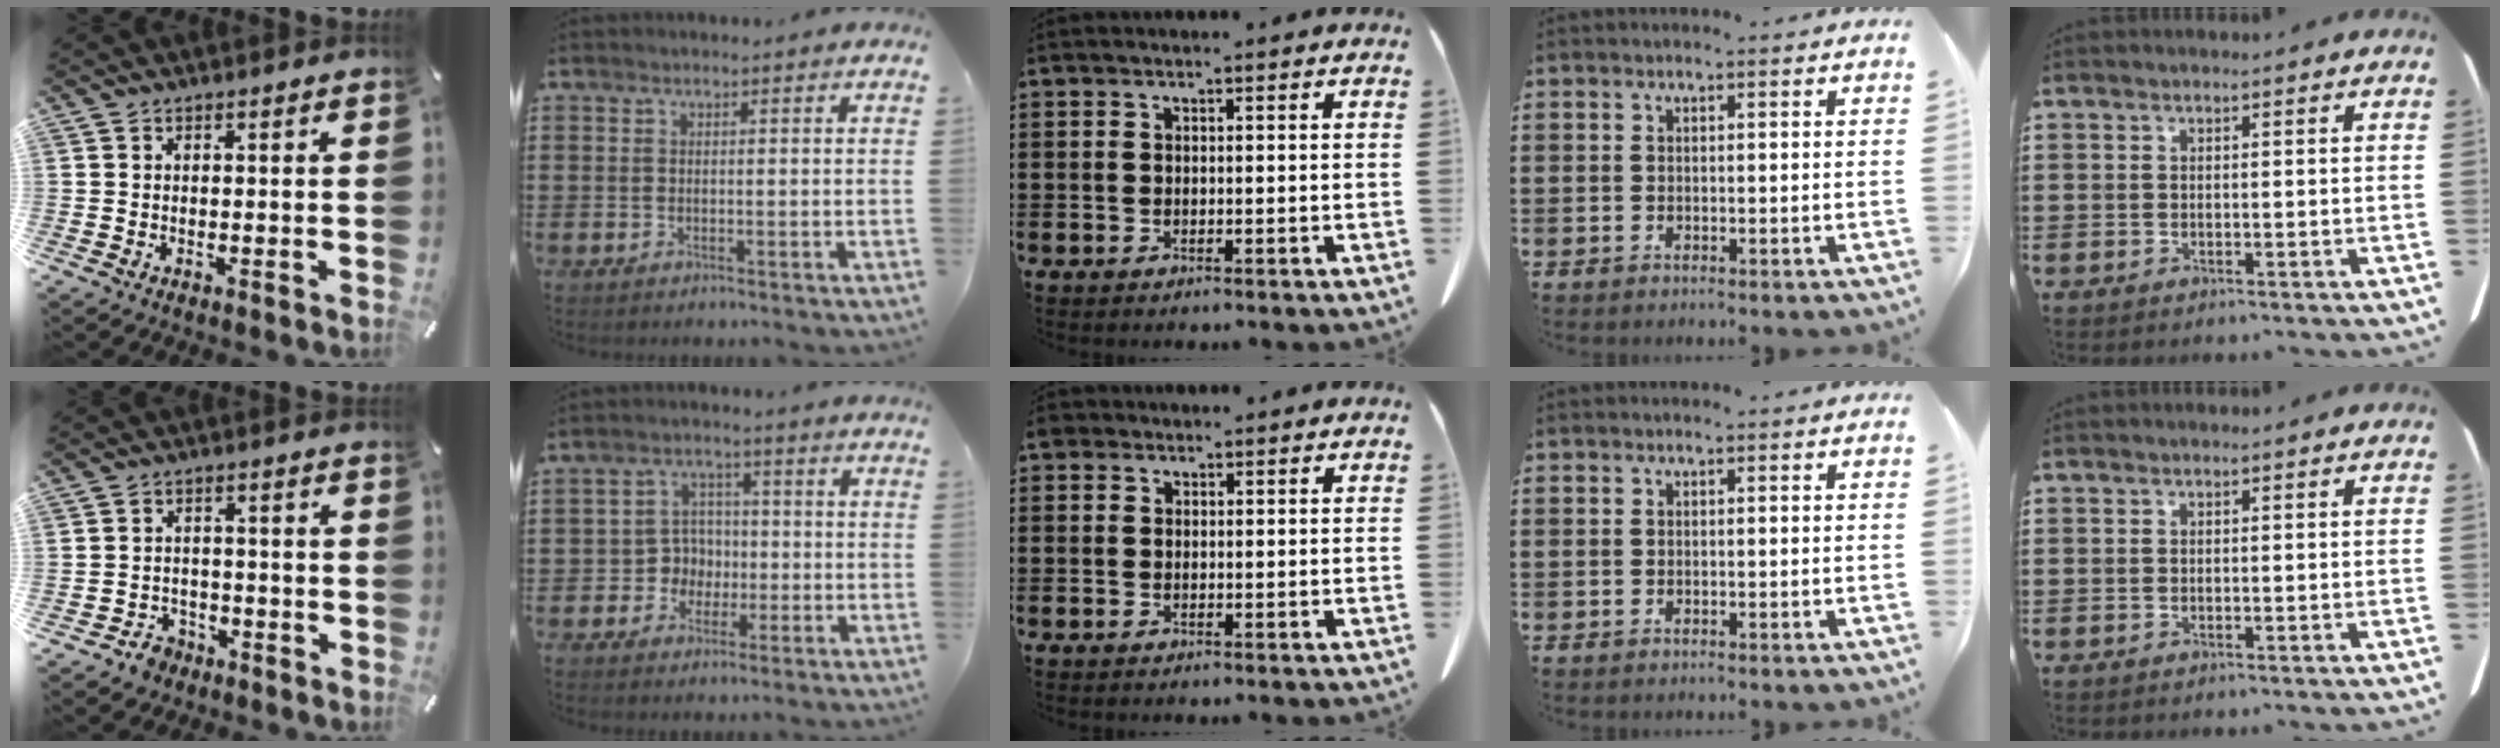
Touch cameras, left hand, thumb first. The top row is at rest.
{"thumb": {"total": 4.3, "force": [-2.7, 3.1, 1.2], "torque": [-0.025, 0.013, -0.052]}, "index": {"total": 5.0, "force": [-1.0, 4.7, 1.4], "torque": [-0.043, 0.012, -0.019]}, "middle": {"total": 1.0, "force": [0.4, 0.8, 0.4], "torque": [-0.012, 0.006, 0.007]}}